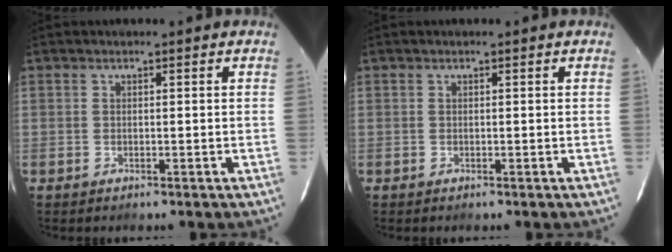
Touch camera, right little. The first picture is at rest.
{"total": 0.0}